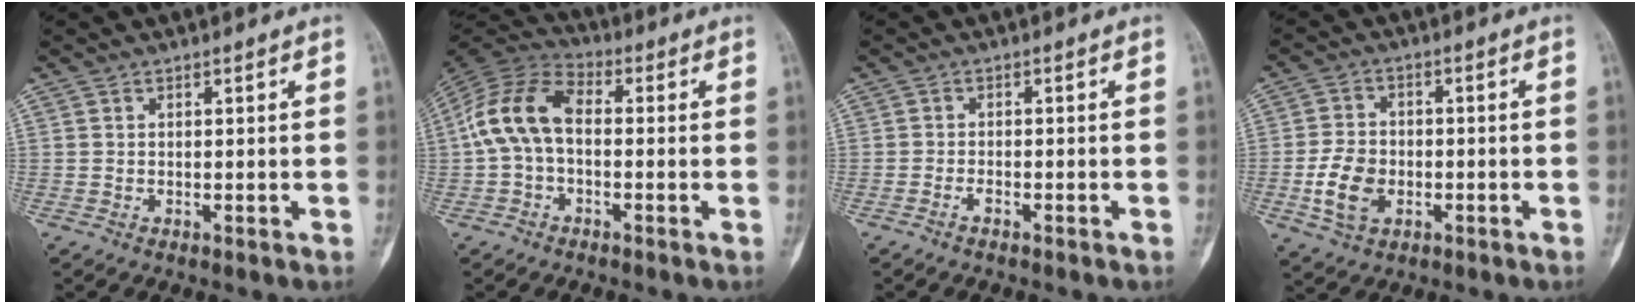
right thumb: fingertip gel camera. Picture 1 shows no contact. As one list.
[{"total": 11.4, "force": [-0.3, 7.0, 9.0], "torque": [-0.178, 0.033, -0.018]}, {"total": 1.3, "force": [-1.0, 0.5, 0.7], "torque": [-0.020, 0.006, -0.020]}, {"total": 8.0, "force": [-2.2, 5.6, 5.3], "torque": [-0.093, 0.008, -0.039]}]